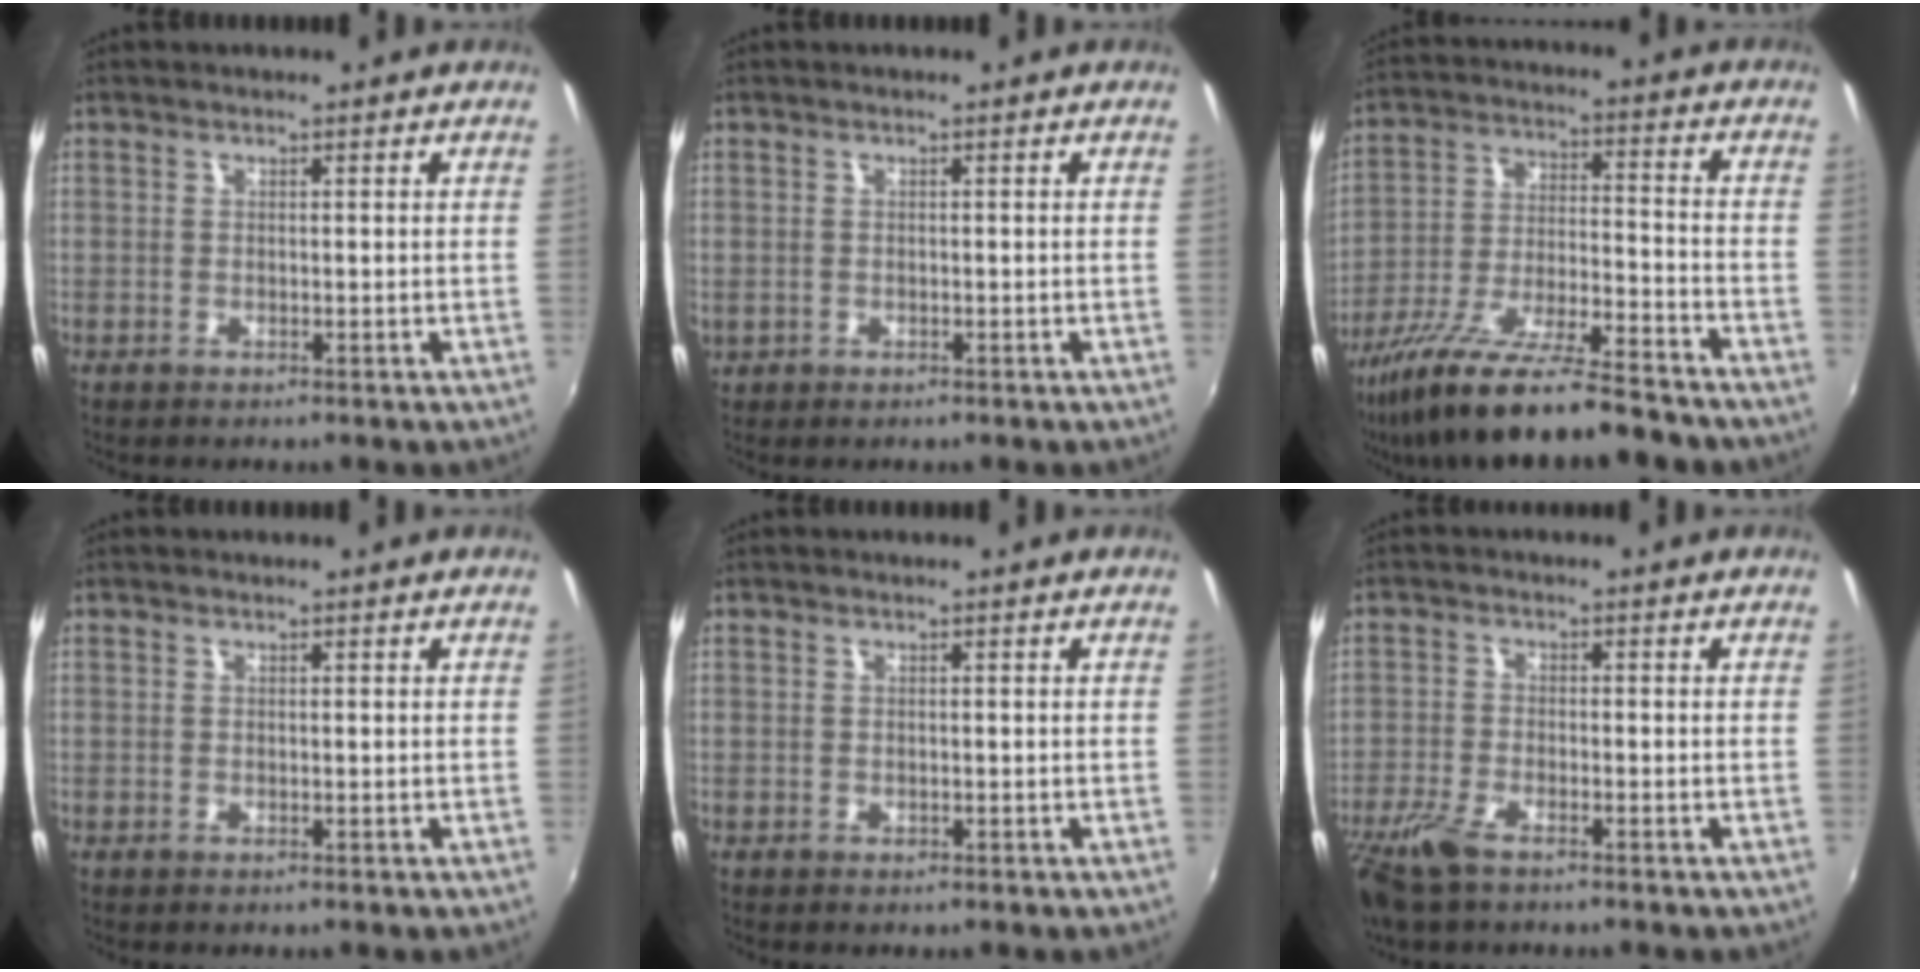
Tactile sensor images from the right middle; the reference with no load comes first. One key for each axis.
{"total": 1.0, "fx": -0.1, "fy": 0.9, "fz": 0.4, "tx": -0.009, "ty": 0.000, "tz": 0.000}
{"total": 19.7, "fx": -15.8, "fy": 3.1, "fz": 11.4, "tx": -0.217, "ty": -0.042, "tz": -0.264}
{"total": 0.0}
{"total": 0.0}
{"total": 7.6, "fx": -5.5, "fy": 2.4, "fz": 4.7, "tx": -0.126, "ty": -0.024, "tz": -0.112}